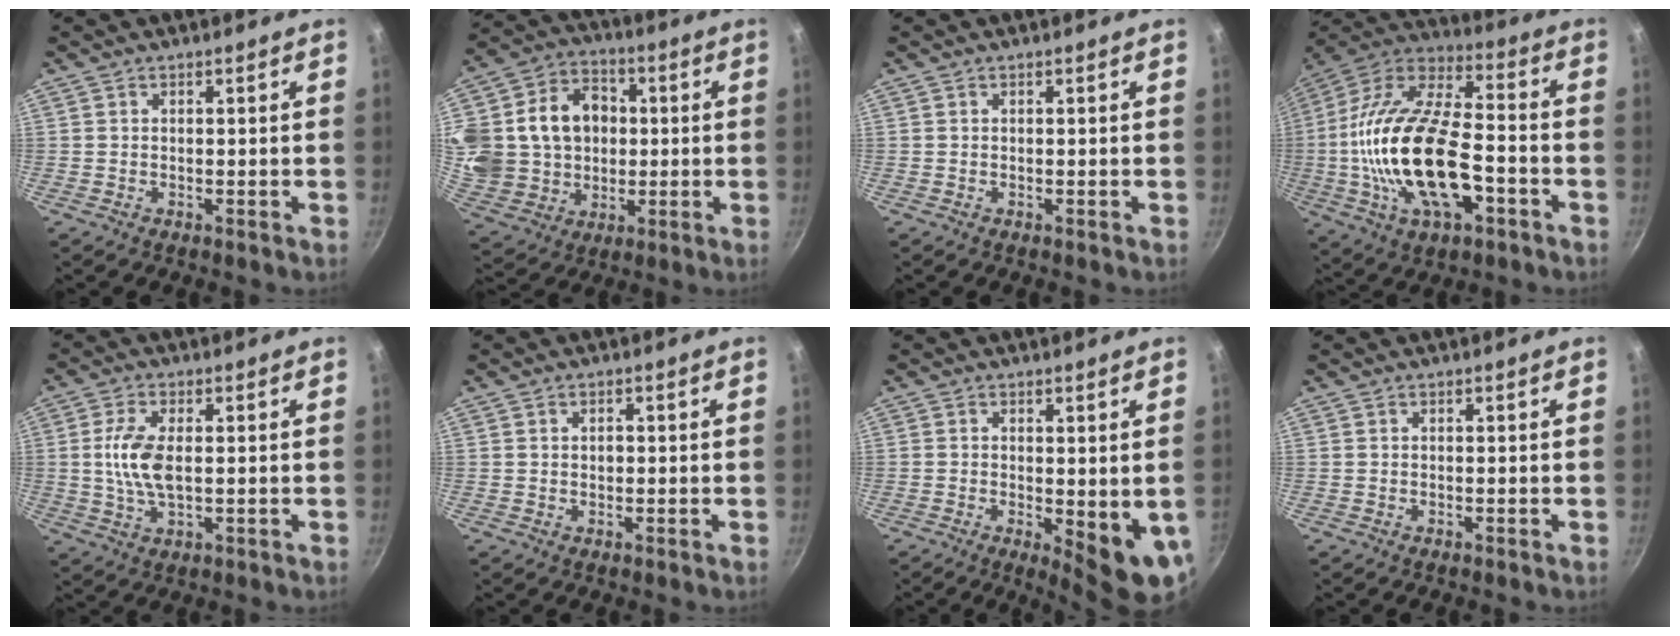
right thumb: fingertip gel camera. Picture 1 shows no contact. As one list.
[{"total": 23.2, "force": [3.0, 19.1, 13.0], "torque": [-0.261, 0.029, 0.064]}, {"total": 0.0}, {"total": 25.7, "force": [-5.2, 12.5, 21.9], "torque": [-0.414, 0.033, -0.100]}, {"total": 7.7, "force": [0.5, 3.6, 6.9], "torque": [-0.146, -0.001, 0.009]}, {"total": 1.4, "force": [0.2, 1.0, 1.0], "torque": [-0.016, 0.002, 0.004]}, {"total": 8.5, "force": [-1.0, 2.7, 8.0], "torque": [-0.095, -0.012, -0.005]}, {"total": 0.0}]